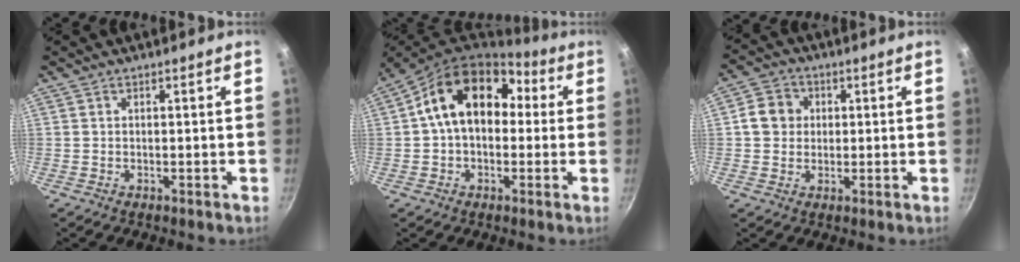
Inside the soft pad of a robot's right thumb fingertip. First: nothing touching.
{"total": 15.7, "force": [2.4, 11.2, 10.7], "torque": [-0.134, 0.041, 0.023]}
{"total": 6.1, "force": [0.9, 5.5, 2.6], "torque": [-0.020, 0.009, 0.004]}